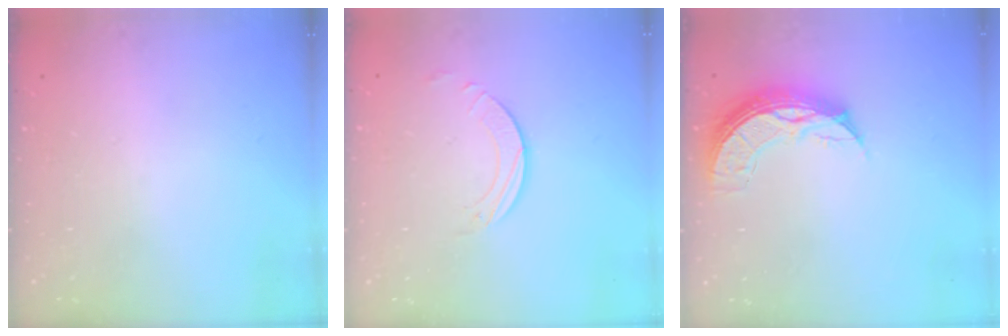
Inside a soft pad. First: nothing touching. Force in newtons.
{"total": 1.9, "press": 1.9, "slide": 0.1}
{"total": 9.2, "press": 9.2, "slide": 0.7}